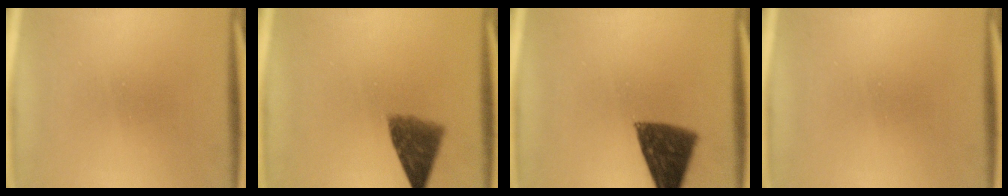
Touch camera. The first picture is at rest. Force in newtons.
{"total": 7.2}
{"total": 10.4}
{"total": 0.0}